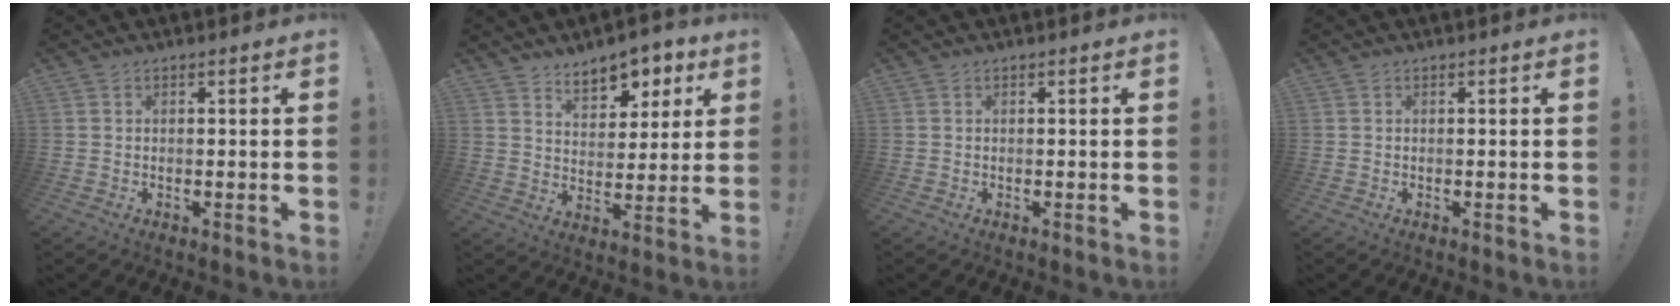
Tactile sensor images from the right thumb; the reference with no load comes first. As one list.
[{"total": 9.3, "force": [6.6, 5.2, 3.9], "torque": [-0.049, -0.044, 0.122]}, {"total": 0.0}, {"total": 0.0}]